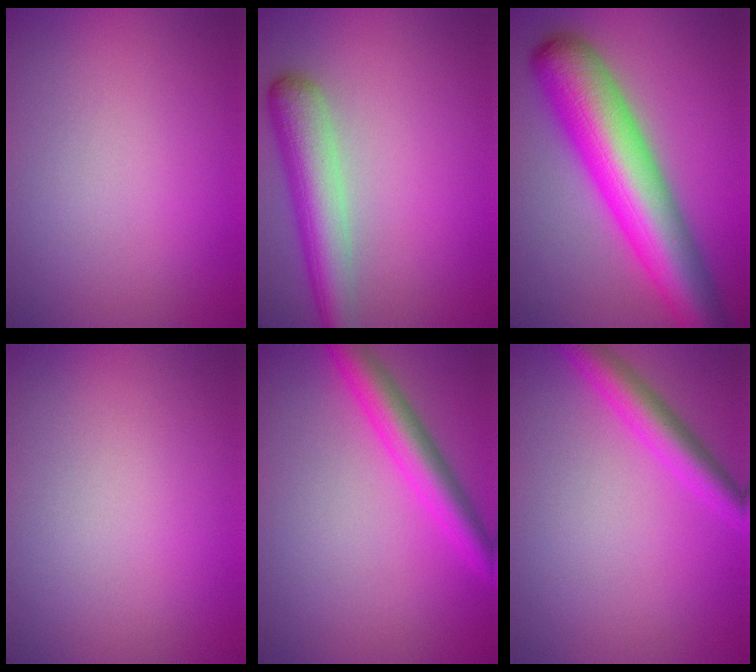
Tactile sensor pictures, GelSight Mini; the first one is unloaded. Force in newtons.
{"total": 5.5, "press": 5.5, "slide": 0.2}
{"total": 11.9, "press": 11.9, "slide": 0.3}
{"total": 0.0}
{"total": 4.5, "press": 4.5, "slide": 0.3}
{"total": 3.9, "press": 3.9, "slide": 0.2}